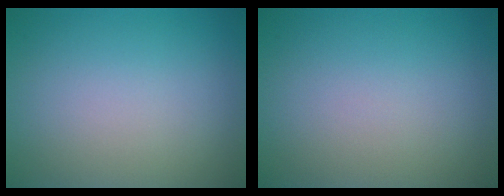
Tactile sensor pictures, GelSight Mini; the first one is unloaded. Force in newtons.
{"total": 0.0}